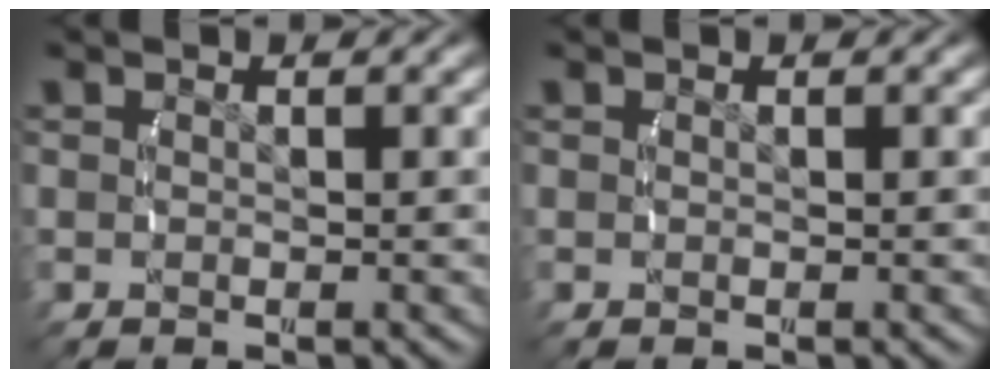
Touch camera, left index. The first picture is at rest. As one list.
[{"total": 0.0}]